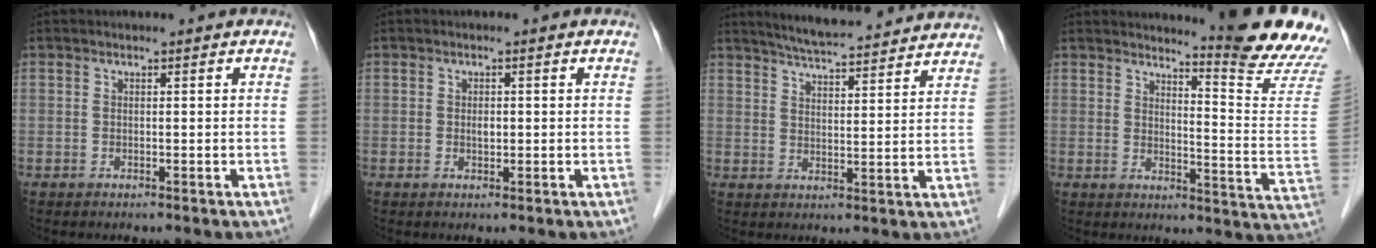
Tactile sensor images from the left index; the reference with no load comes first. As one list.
[{"total": 1.1, "force": [-0.1, 0.7, 0.8], "torque": [-0.013, -0.002, -0.002]}, {"total": 16.0, "force": [14.8, 1.6, 5.8], "torque": [-0.089, 0.018, 0.200]}, {"total": 13.7, "force": [12.8, -2.0, 4.6], "torque": [-0.064, -0.114, 0.145]}]